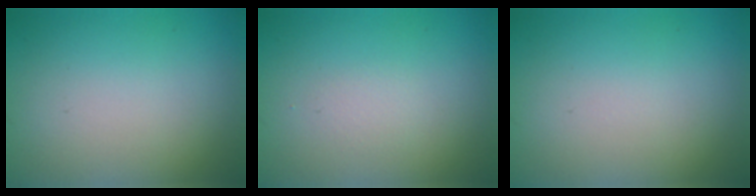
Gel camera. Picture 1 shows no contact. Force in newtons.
{"total": 0.7, "press": 0.7, "slide": 0.0}
{"total": 0.0}